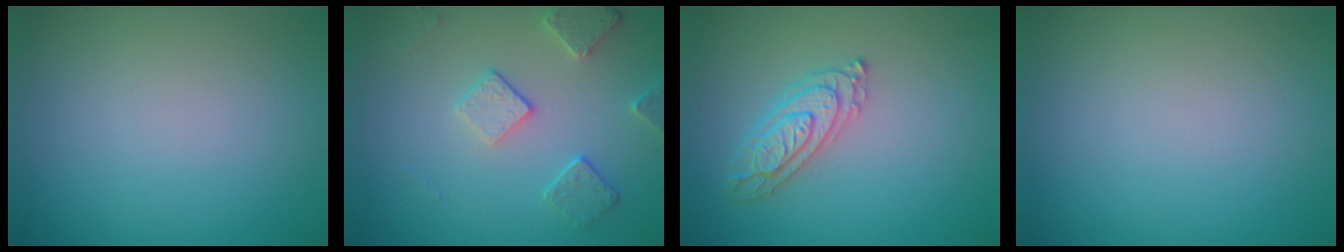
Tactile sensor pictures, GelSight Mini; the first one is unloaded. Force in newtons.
{"total": 2.8, "press": 2.7, "slide": 0.7}
{"total": 3.0, "press": 2.9, "slide": 0.7}
{"total": 0.0}